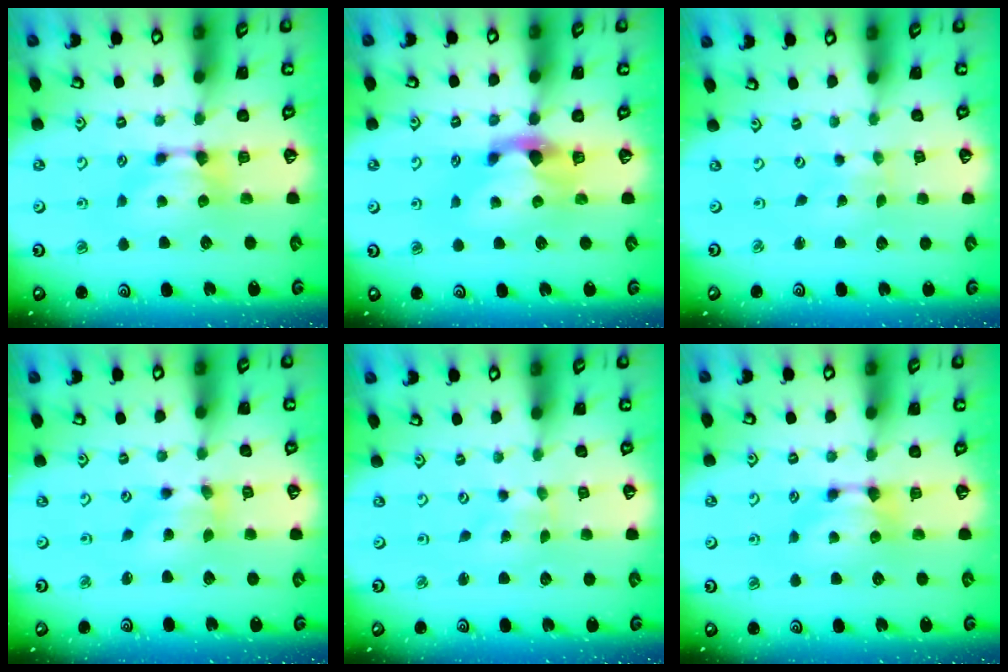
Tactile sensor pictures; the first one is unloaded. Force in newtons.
{"total": 2.2, "press": 1.9, "slide": 1.2}
{"total": 5.9, "press": 5.9, "slide": 0.5}
{"total": 2.3, "press": 2.0, "slide": 1.2}
{"total": 5.0, "press": 5.0, "slide": 0.8}
{"total": 0.0}